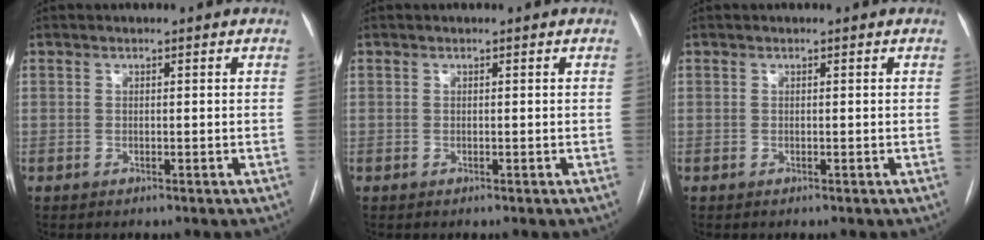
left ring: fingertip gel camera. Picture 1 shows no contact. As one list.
[{"total": 0.0}, {"total": 0.0}]